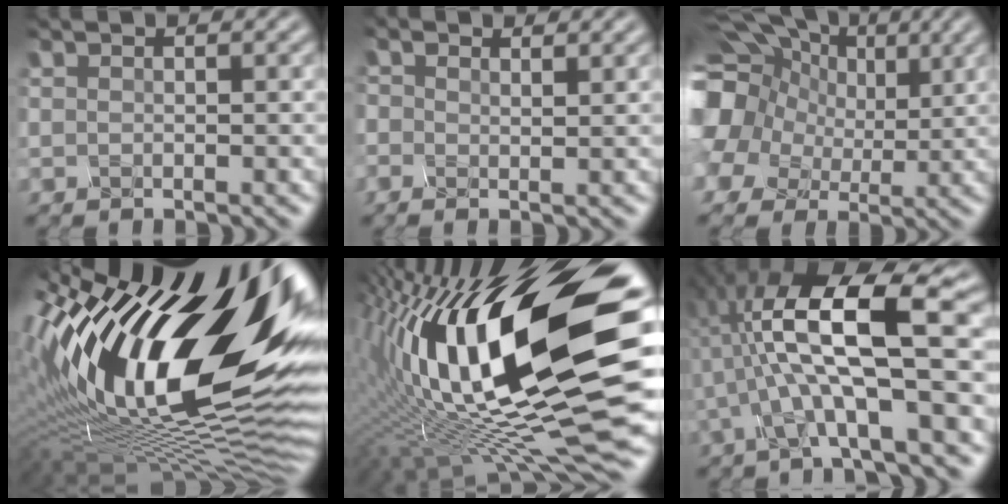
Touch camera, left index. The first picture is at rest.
{"total": 1.2, "force": [-0.6, -0.6, -0.9], "torque": [0.007, -0.011, 0.008]}
{"total": 14.3, "force": [4.0, 11.7, 7.3], "torque": [-0.197, 0.023, 0.074]}
{"total": 18.8, "force": [3.0, 8.0, 16.7], "torque": [-0.303, 0.014, 0.046]}
{"total": 18.4, "force": [1.2, 6.2, 17.3], "torque": [-0.319, -0.019, 0.041]}
{"total": 10.0, "force": [-0.7, 1.9, 9.8], "torque": [-0.189, 0.012, 0.006]}